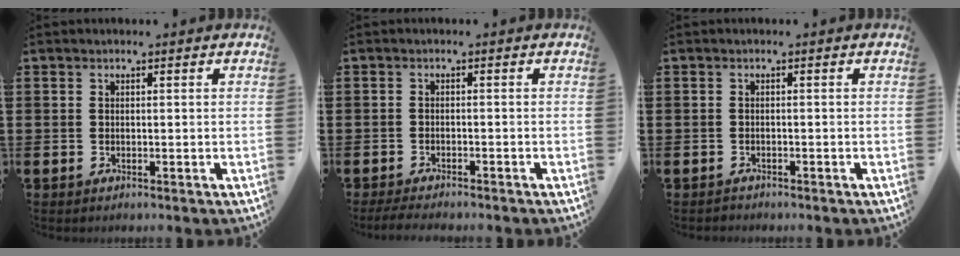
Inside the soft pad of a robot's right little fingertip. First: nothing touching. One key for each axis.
{"total": 1.6, "fx": -1.5, "fy": 0.1, "fz": 0.6, "tx": -0.012, "ty": 0.003, "tz": -0.029}
{"total": 0.0}